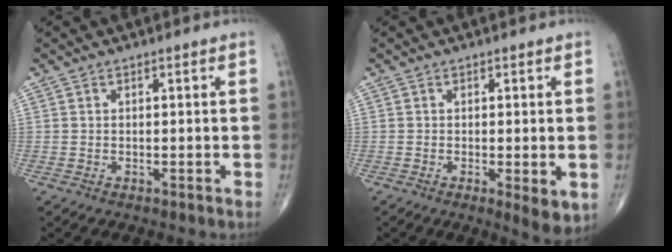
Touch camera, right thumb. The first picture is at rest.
{"total": 4.7, "force": [-0.9, 1.2, 4.4], "torque": [-0.070, -0.017, -0.014]}